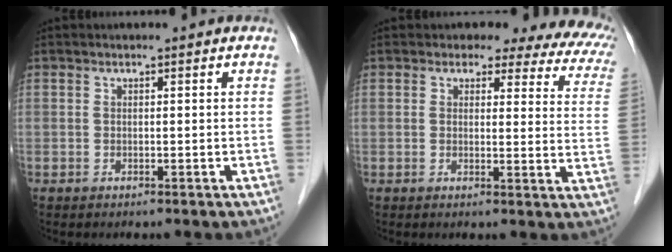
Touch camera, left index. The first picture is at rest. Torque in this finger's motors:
{"motor_torque": [0.26, -0.63, 0.29, 0.07]}